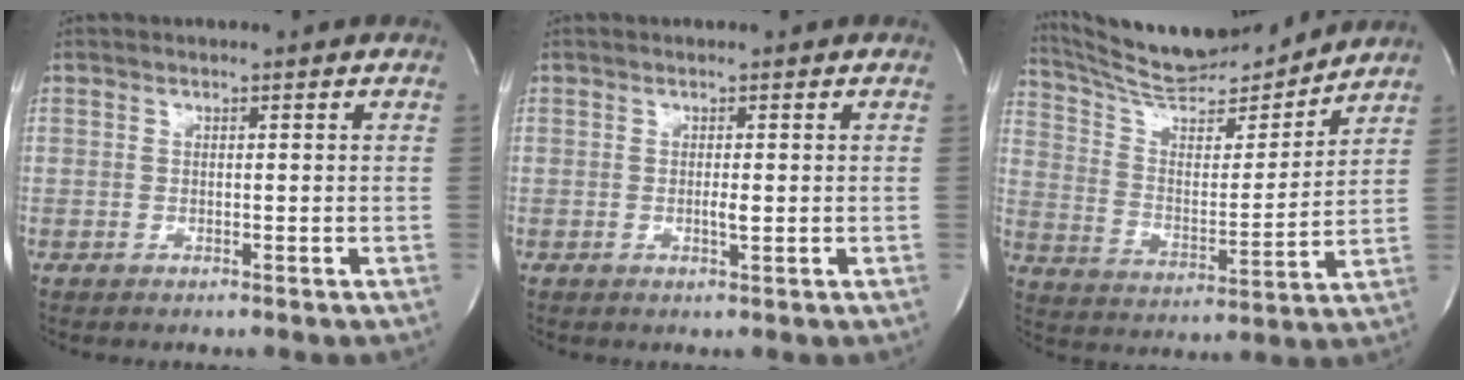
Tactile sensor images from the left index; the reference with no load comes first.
{"total": 1.1, "force": [-0.1, 0.0, 1.0], "torque": [-0.023, -0.003, -0.002]}
{"total": 17.1, "force": [16.2, 1.6, 5.2], "torque": [-0.102, -0.005, 0.271]}